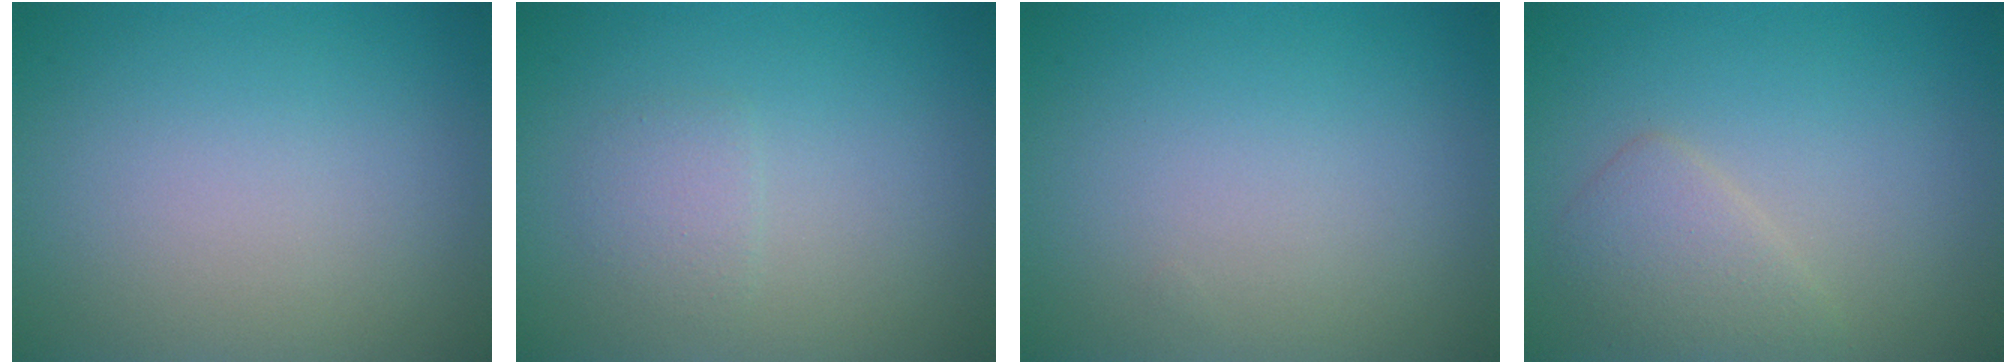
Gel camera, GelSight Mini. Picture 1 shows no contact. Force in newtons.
{"total": 1.3, "press": 1.3, "slide": 0.1}
{"total": 0.0}
{"total": 2.4, "press": 2.4, "slide": 0.1}